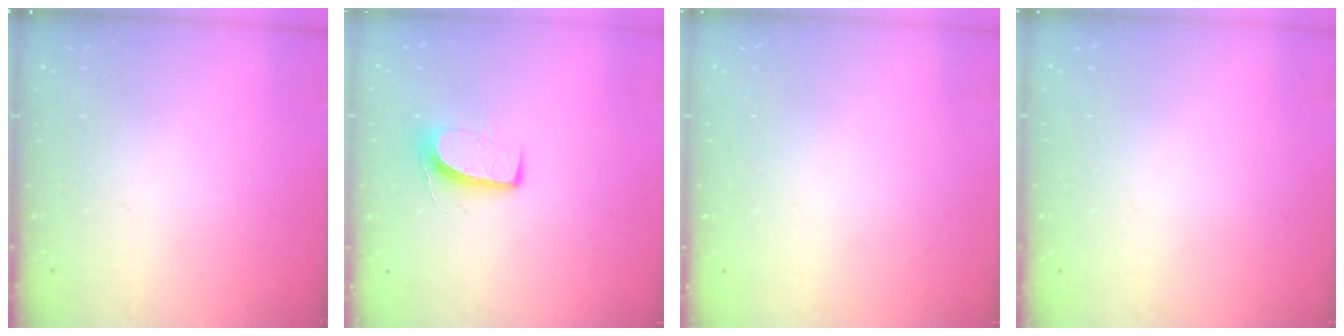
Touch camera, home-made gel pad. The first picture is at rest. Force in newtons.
{"total": 7.6, "press": 7.6, "slide": 0.5}
{"total": 0.0}
{"total": 0.0}